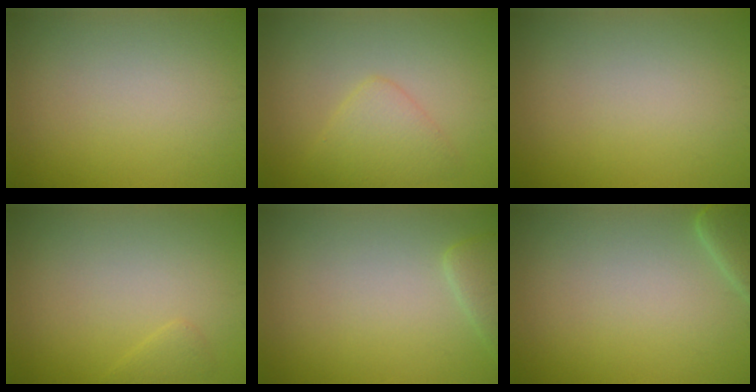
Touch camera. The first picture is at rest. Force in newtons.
{"total": 3.0, "press": 3.0, "slide": 0.0}
{"total": 0.0}
{"total": 0.9, "press": 0.9, "slide": 0.1}
{"total": 1.9, "press": 1.8, "slide": 0.2}
{"total": 2.4, "press": 2.3, "slide": 0.4}